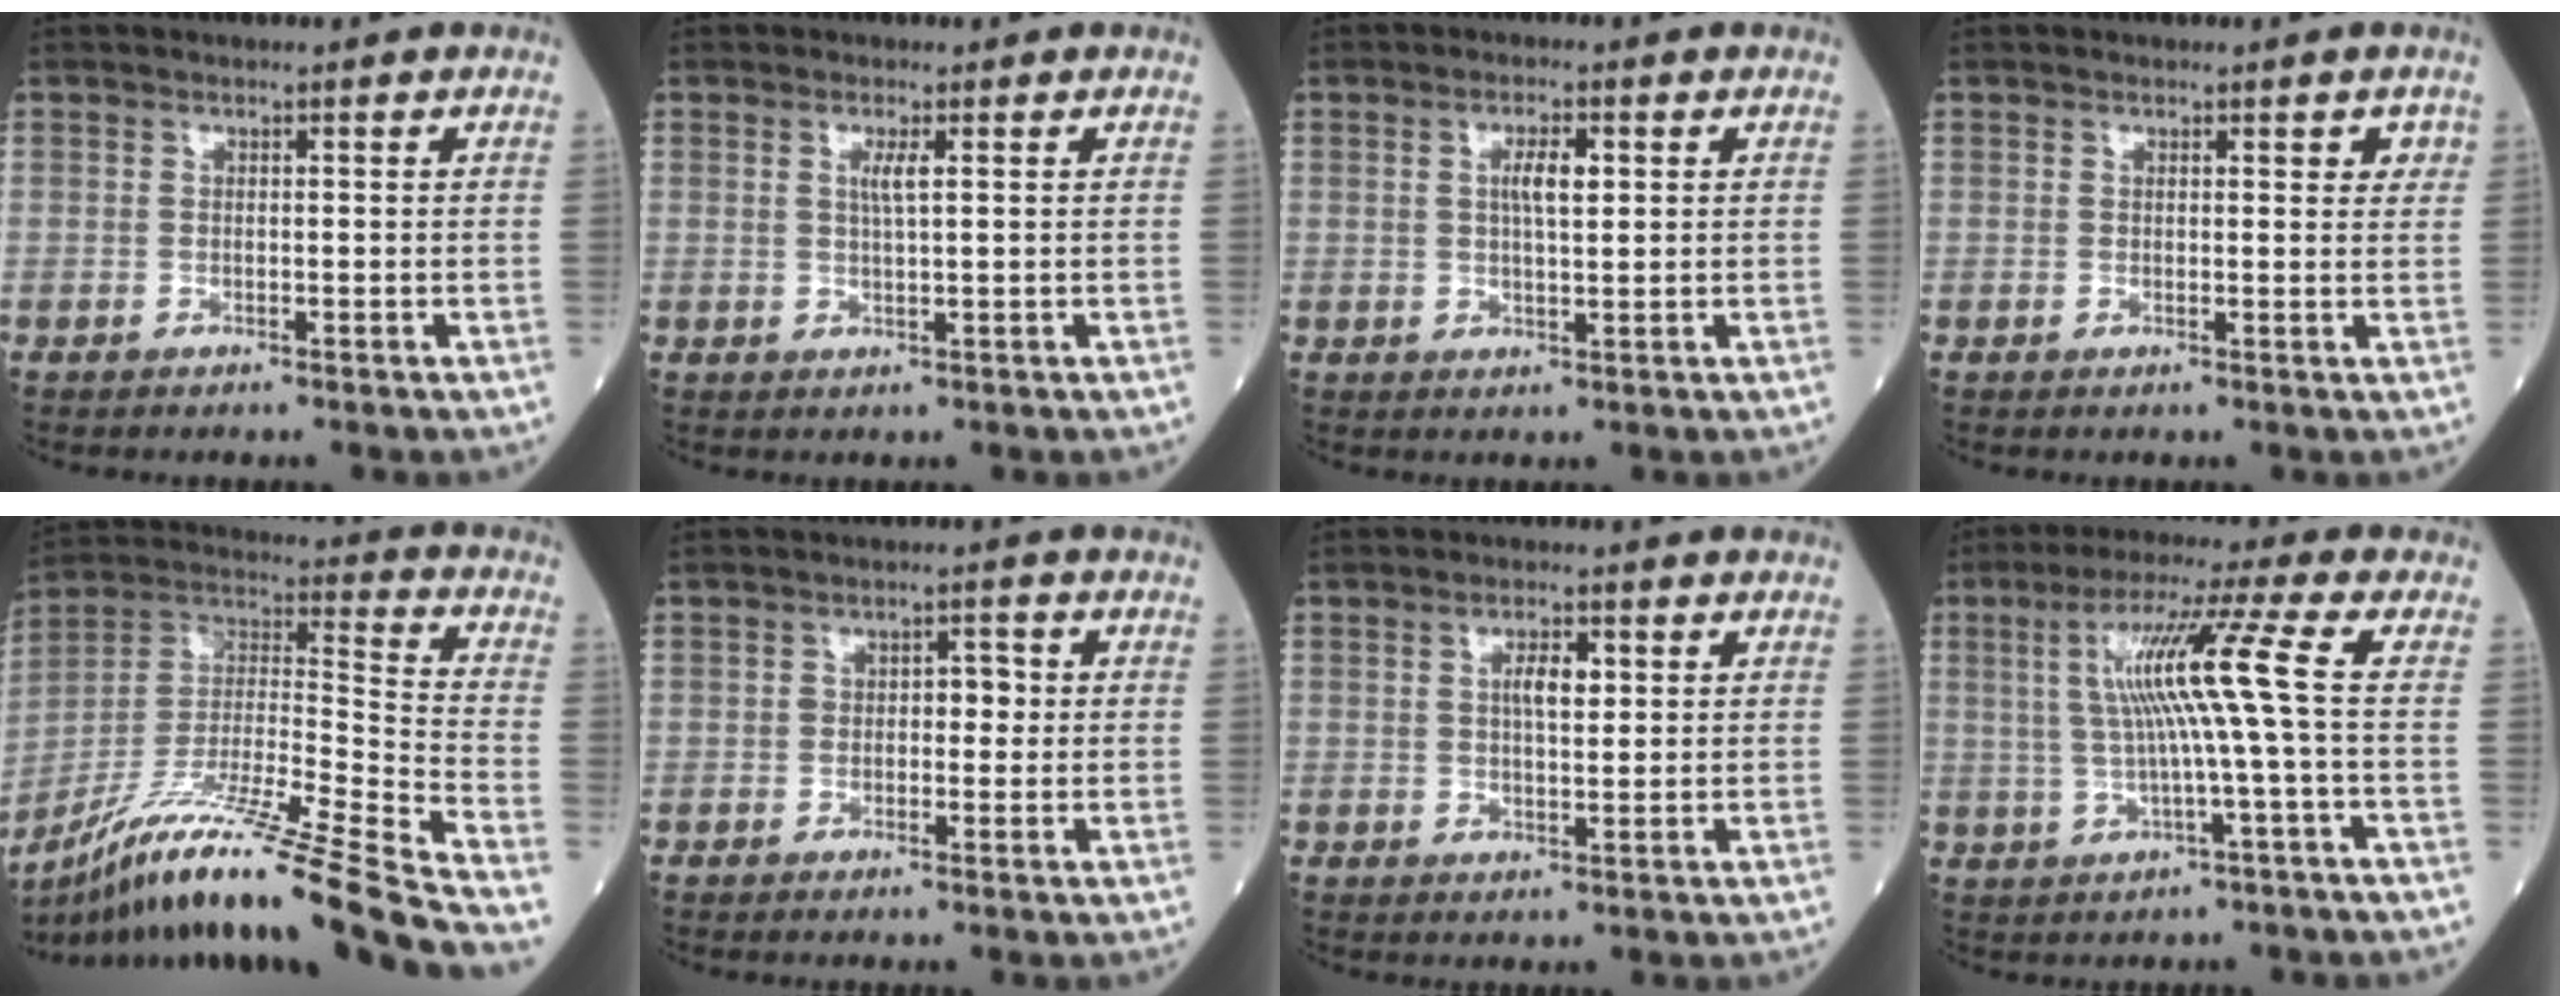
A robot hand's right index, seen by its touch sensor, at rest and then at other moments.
{"total": 2.1, "force": [0.7, -0.1, 1.9], "torque": [-0.042, -0.001, 0.012]}
{"total": 3.8, "force": [1.0, 0.9, 3.6], "torque": [-0.065, 0.003, 0.017]}
{"total": 2.0, "force": [1.1, 0.7, 1.6], "torque": [-0.017, 0.002, 0.011]}
{"total": 26.8, "force": [-20.8, -1.0, 16.8], "torque": [-0.265, -0.031, -0.365]}
{"total": 2.9, "force": [0.1, 1.7, 2.4], "torque": [-0.031, 0.014, 0.000]}
{"total": 3.8, "force": [1.0, 1.3, 3.4], "torque": [-0.059, 0.004, 0.016]}
{"total": 9.6, "force": [0.8, -1.6, 9.4], "torque": [-0.176, 0.018, 0.018]}